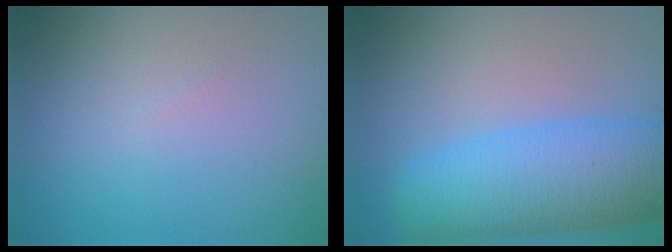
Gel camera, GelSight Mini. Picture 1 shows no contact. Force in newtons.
{"total": 9.7, "press": 9.7, "slide": 0.6}